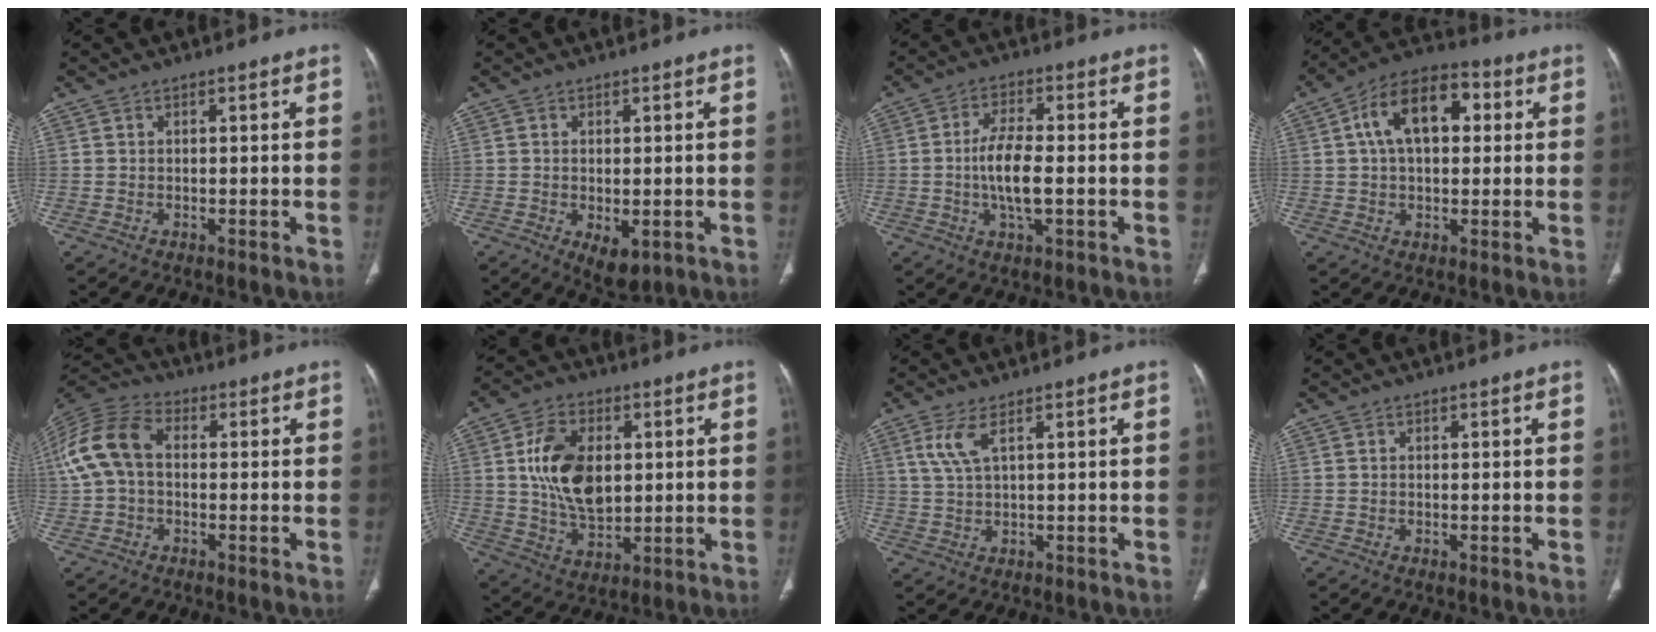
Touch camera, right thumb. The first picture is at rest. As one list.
[{"total": 5.1, "force": [-1.4, 2.7, 4.0], "torque": [-0.060, -0.010, -0.009]}, {"total": 7.7, "force": [-1.1, 2.8, 7.1], "torque": [-0.144, 0.004, -0.023]}, {"total": 13.6, "force": [3.2, 8.1, 10.5], "torque": [-0.159, 0.027, 0.045]}, {"total": 12.2, "force": [0.8, 8.2, 9.0], "torque": [-0.194, 0.036, 0.007]}, {"total": 13.9, "force": [2.3, 8.9, 10.4], "torque": [-0.166, -0.011, 0.047]}, {"total": 4.2, "force": [2.0, 1.1, 3.5], "torque": [-0.094, 0.000, 0.051]}, {"total": 0.0}]